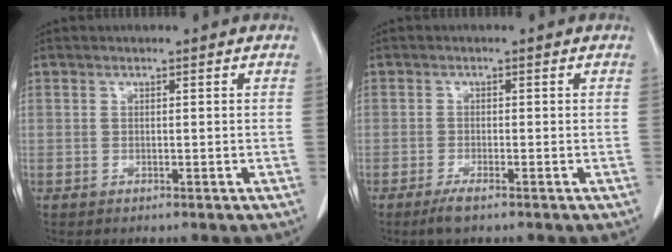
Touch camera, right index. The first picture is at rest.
{"total": 2.3, "force": [-1.7, 0.2, 1.6], "torque": [-0.036, -0.004, -0.032]}